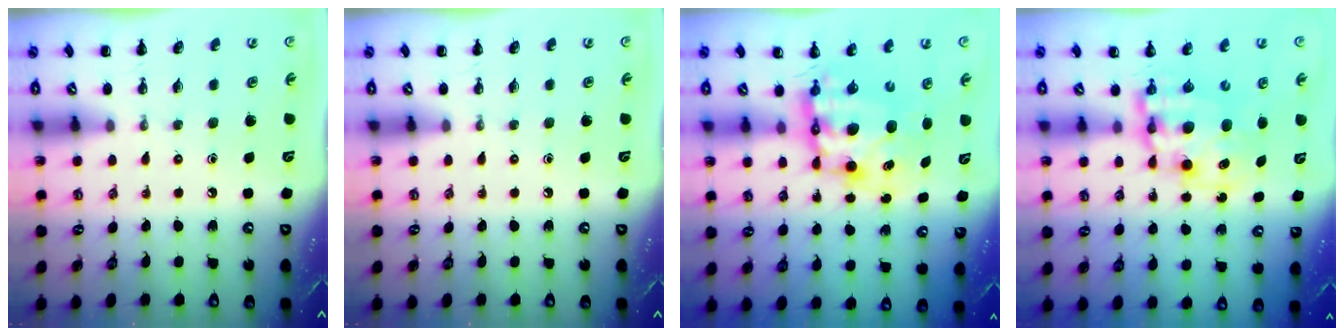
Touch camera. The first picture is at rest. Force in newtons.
{"total": 0.0}
{"total": 9.5, "press": 9.2, "slide": 2.4}
{"total": 10.9, "press": 10.5, "slide": 2.9}